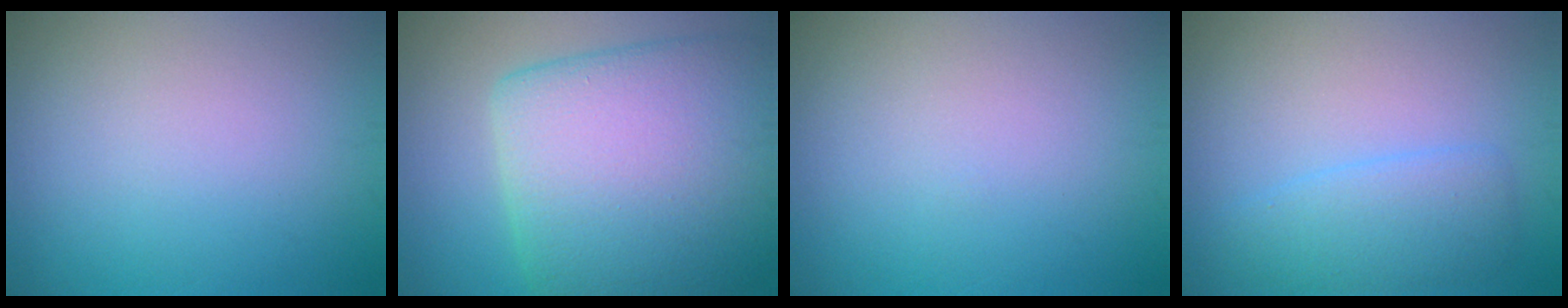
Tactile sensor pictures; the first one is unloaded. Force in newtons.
{"total": 12.2, "press": 12.2, "slide": 0.7}
{"total": 0.0}
{"total": 3.1, "press": 3.1, "slide": 0.3}